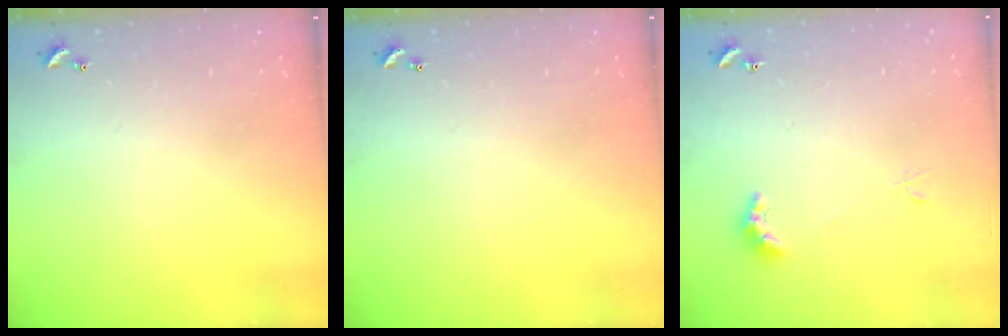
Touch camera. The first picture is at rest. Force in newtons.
{"total": 0.0}
{"total": 4.2, "press": 4.1, "slide": 0.8}